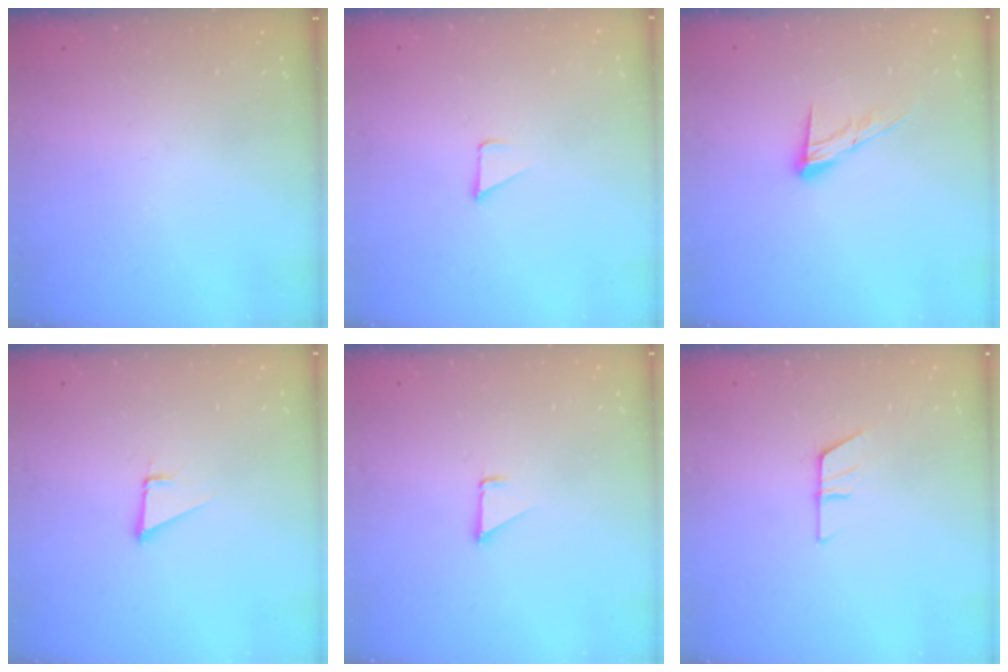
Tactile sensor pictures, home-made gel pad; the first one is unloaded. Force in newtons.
{"total": 1.5, "press": 1.5, "slide": 0.1}
{"total": 10.7, "press": 10.6, "slide": 1.3}
{"total": 1.9, "press": 1.9, "slide": 0.1}
{"total": 1.5, "press": 1.5, "slide": 0.1}
{"total": 5.1, "press": 5.1, "slide": 0.4}